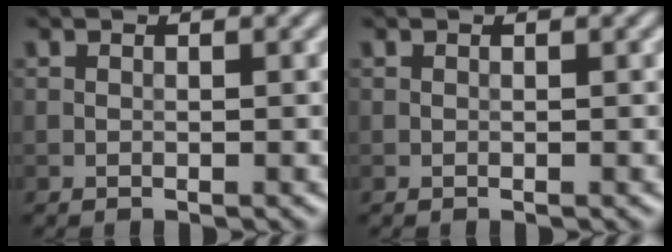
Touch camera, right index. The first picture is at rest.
{"total": 0.0}